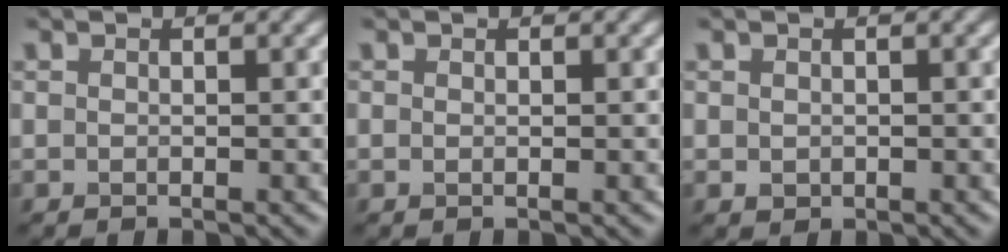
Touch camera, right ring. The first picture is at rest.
{"total": 0.0}
{"total": 0.7, "force": [0.2, 0.6, 0.3], "torque": [-0.003, -0.003, 0.005]}